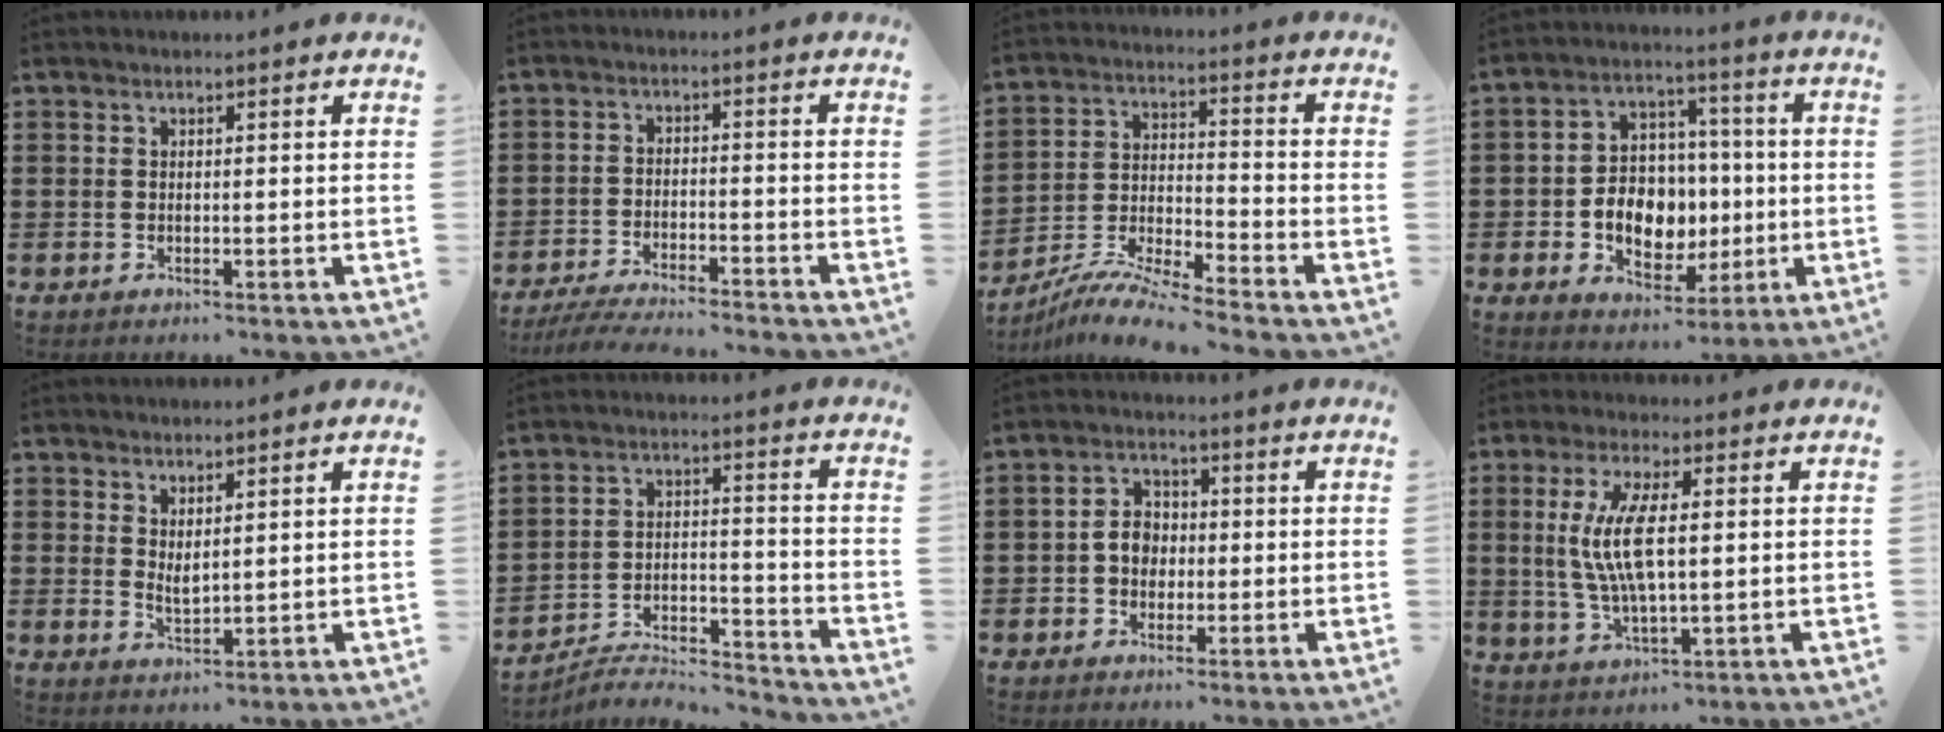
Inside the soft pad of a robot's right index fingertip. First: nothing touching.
{"total": 4.7, "force": [-4.5, -0.2, 1.1], "torque": [-0.031, -0.010, -0.093]}
{"total": 7.5, "force": [-7.2, -0.6, 2.2], "torque": [-0.052, -0.008, -0.146]}
{"total": 8.8, "force": [-1.2, 7.2, 4.9], "torque": [-0.087, 0.010, -0.019]}
{"total": 1.8, "force": [1.5, 0.5, 0.9], "torque": [-0.019, 0.000, 0.029]}
{"total": 5.6, "force": [-5.4, 0.5, 1.0], "torque": [-0.020, 0.004, -0.109]}
{"total": 4.3, "force": [-0.6, 3.5, 2.5], "torque": [-0.063, 0.007, -0.017]}
{"total": 8.2, "force": [0.8, 2.5, 7.8], "torque": [-0.174, -0.002, 0.004]}